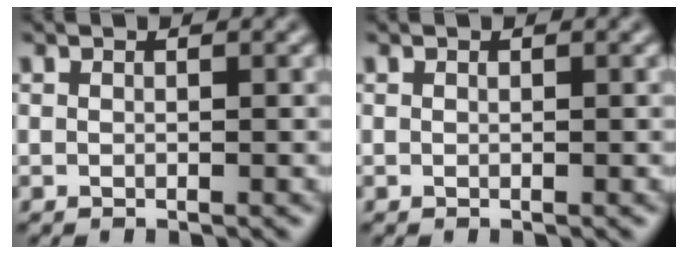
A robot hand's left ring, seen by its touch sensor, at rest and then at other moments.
{"total": 0.0}